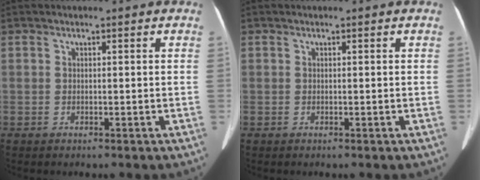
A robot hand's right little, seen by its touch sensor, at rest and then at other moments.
{"total": 0.0}